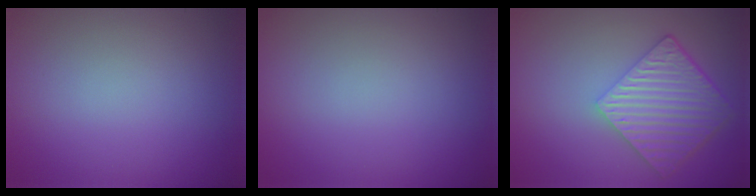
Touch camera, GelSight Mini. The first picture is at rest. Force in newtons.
{"total": 0.0}
{"total": 6.2, "press": 4.5, "slide": 4.3}